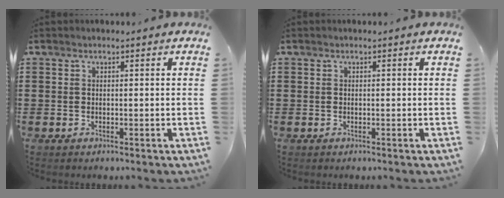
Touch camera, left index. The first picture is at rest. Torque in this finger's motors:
{"motor_torque": [0.00, 0.00, 0.00, 0.00]}